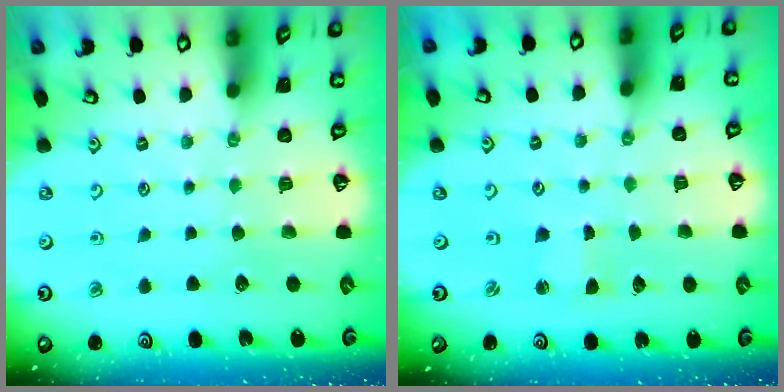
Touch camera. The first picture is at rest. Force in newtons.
{"total": 0.7, "press": 0.7, "slide": 0.0}